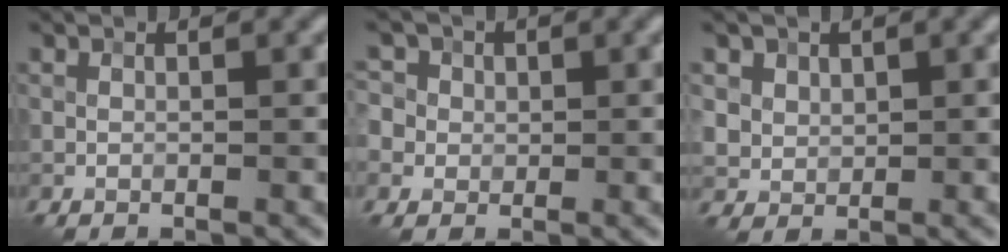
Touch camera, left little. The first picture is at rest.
{"total": 5.8, "force": [1.8, 5.1, 2.0], "torque": [-0.033, 0.034, 0.000]}
{"total": 3.0, "force": [1.6, 2.4, 1.0], "torque": [-0.033, -0.005, 0.044]}